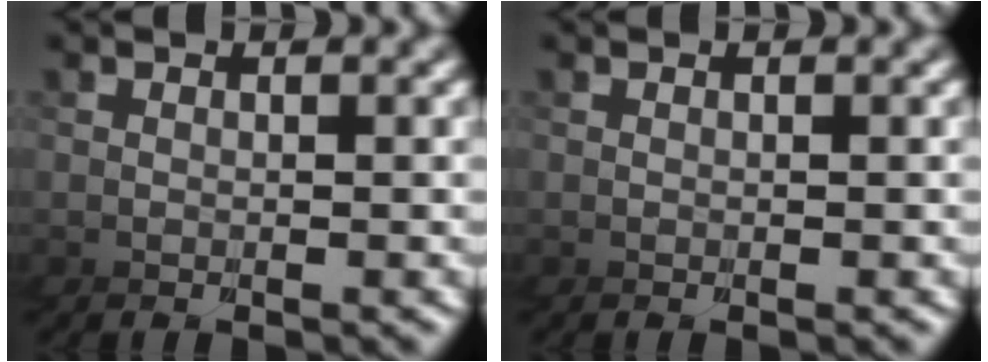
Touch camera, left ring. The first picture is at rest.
{"total": 0.0}